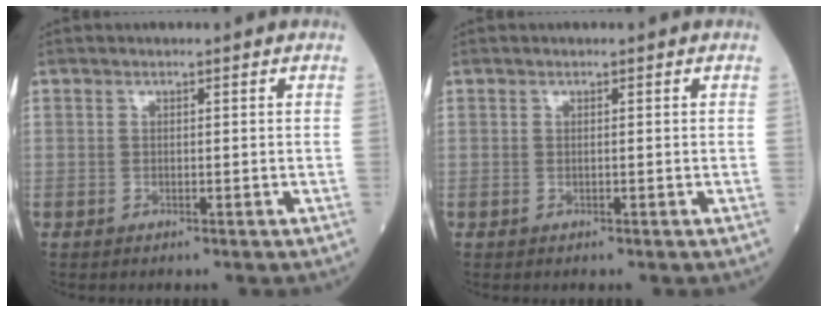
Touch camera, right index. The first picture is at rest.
{"total": 0.0}